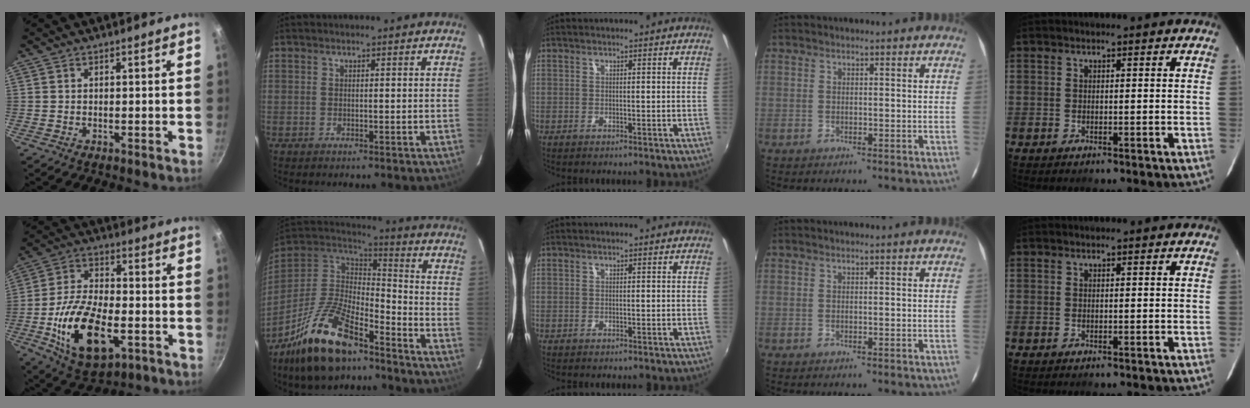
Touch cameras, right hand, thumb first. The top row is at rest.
{"thumb": {"total": 18.9, "force": [-5.3, 9.9, 15.2], "torque": [-0.270, 0.018, -0.088]}, "index": {"total": 20.8, "force": [-14.2, 8.0, 12.8], "torque": [-0.264, -0.011, -0.255]}}